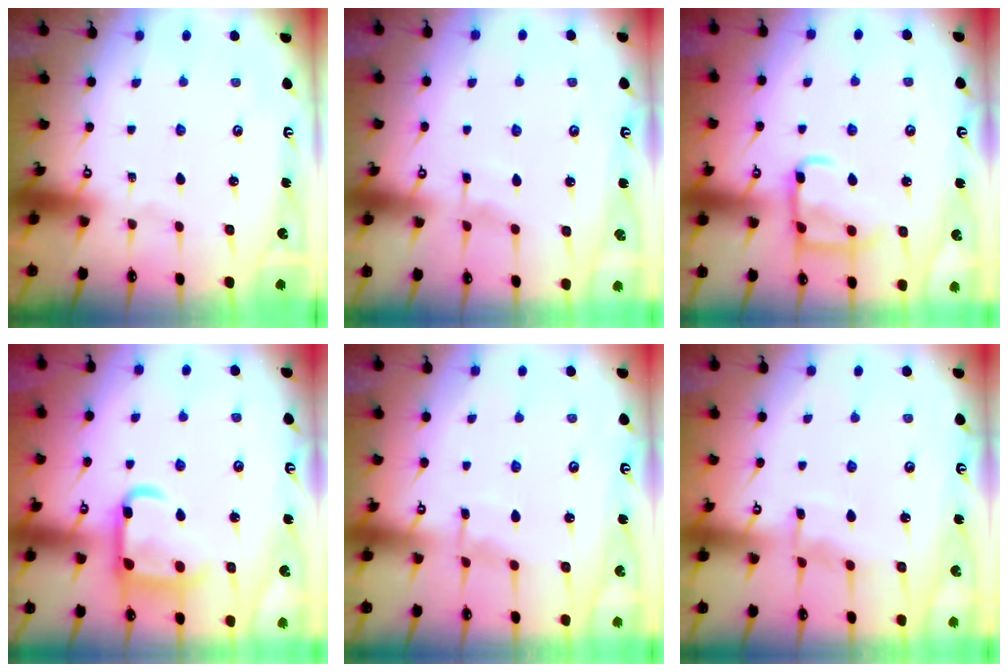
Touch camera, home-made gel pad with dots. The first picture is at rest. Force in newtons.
{"total": 4.0, "press": 4.0, "slide": 0.6}
{"total": 12.0, "press": 12.0, "slide": 1.1}
{"total": 14.7, "press": 14.6, "slide": 1.5}
{"total": 5.4, "press": 5.3, "slide": 0.5}
{"total": 5.7, "press": 5.6, "slide": 0.6}